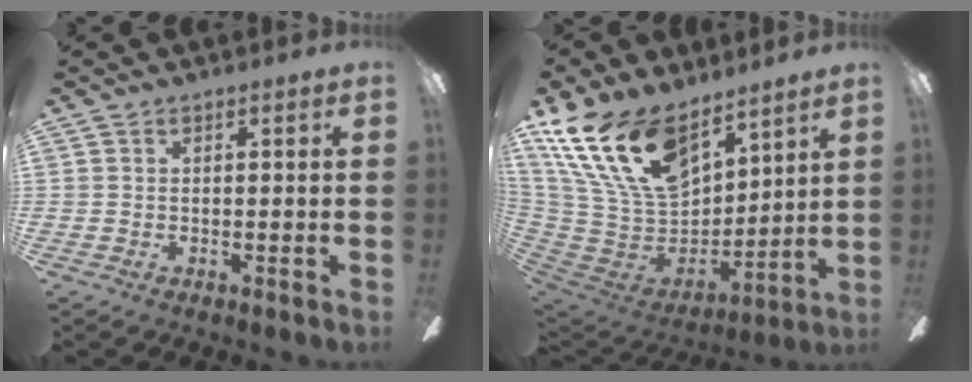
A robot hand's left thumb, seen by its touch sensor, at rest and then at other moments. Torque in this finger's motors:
{"motor_torque": [2.56, 2.45, 1.63, -1.14, 0.67]}